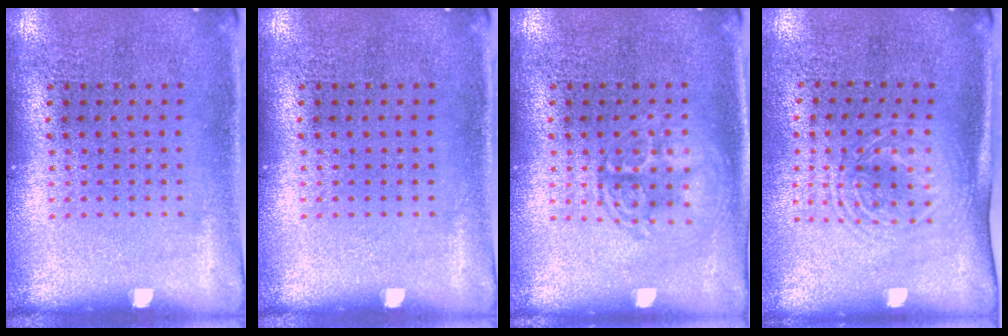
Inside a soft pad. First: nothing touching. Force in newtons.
{"total": 0.0}
{"total": 1.3, "press": 1.3, "slide": 0.2}
{"total": 1.7, "press": 1.4, "slide": 1.1}